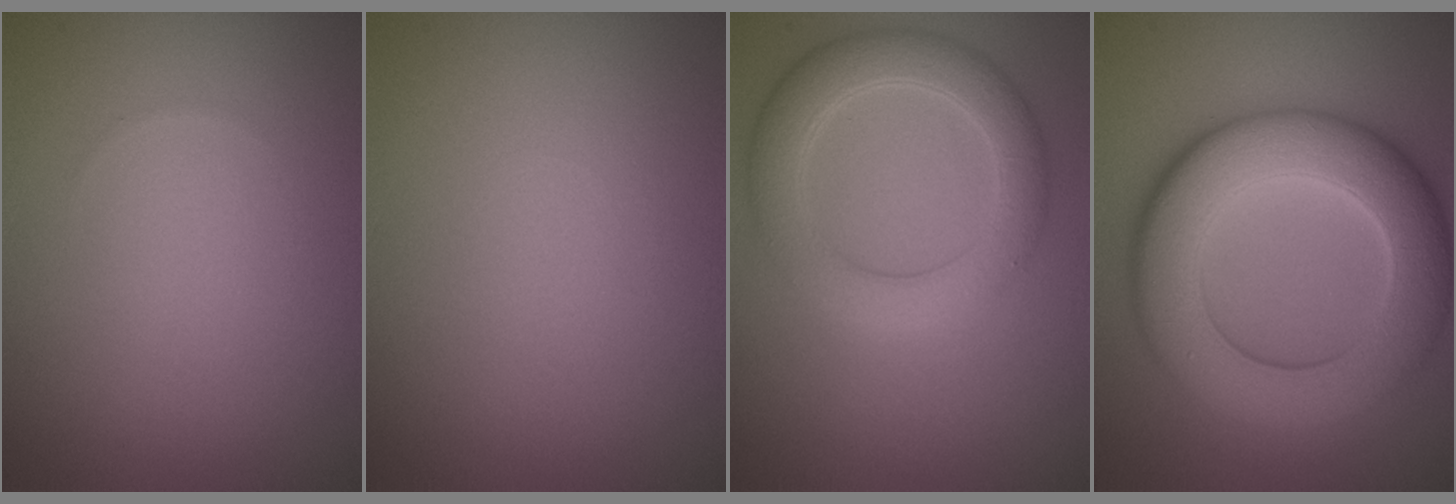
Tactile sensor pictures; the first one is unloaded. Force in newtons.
{"total": 0.0}
{"total": 4.9, "press": 4.9, "slide": 0.2}
{"total": 10.6, "press": 10.5, "slide": 0.6}